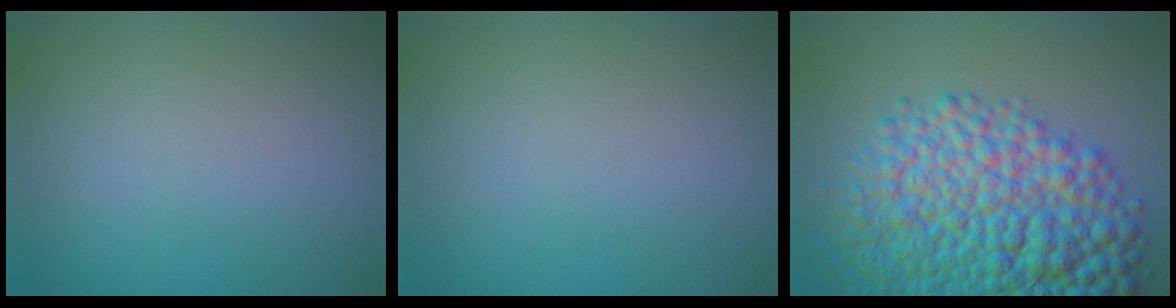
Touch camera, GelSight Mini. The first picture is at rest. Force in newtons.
{"total": 0.0}
{"total": 13.0, "press": 13.0, "slide": 0.4}